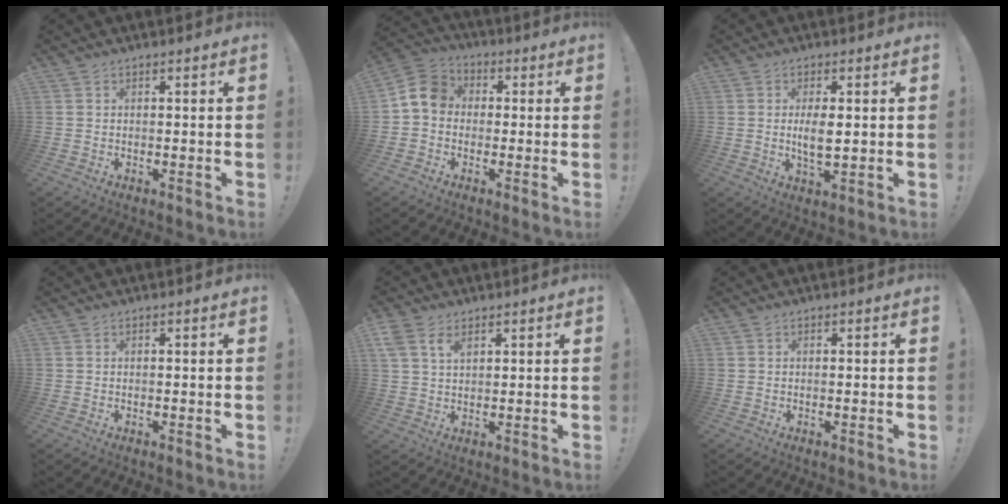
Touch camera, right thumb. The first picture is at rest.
{"total": 9.0, "force": [-0.1, 7.3, 5.3], "torque": [-0.096, 0.025, 0.003]}
{"total": 5.4, "force": [0.3, 2.2, 5.0], "torque": [-0.089, -0.010, -0.002]}
{"total": 0.0}
{"total": 5.4, "force": [3.0, 2.9, 3.5], "torque": [-0.061, -0.010, 0.055]}
{"total": 0.0}